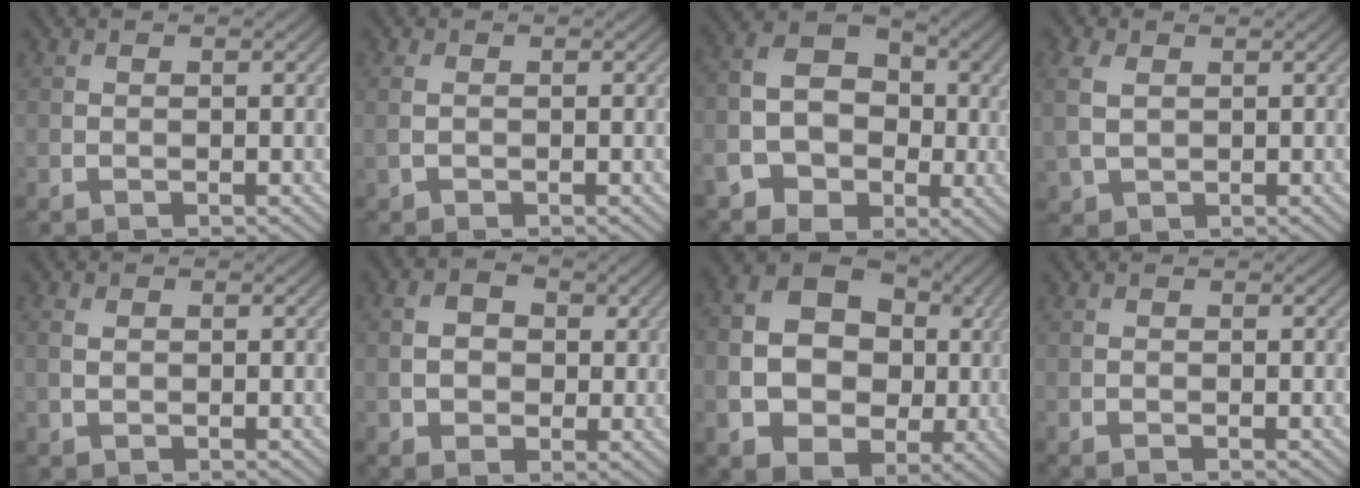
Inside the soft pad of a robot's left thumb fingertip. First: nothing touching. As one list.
[{"total": 1.0, "force": [-0.3, 0.4, 0.9], "torque": [-0.024, 0.002, -0.007]}, {"total": 8.8, "force": [-2.8, 6.6, 5.1], "torque": [-0.100, -0.014, -0.056]}, {"total": 4.4, "force": [0.9, 3.2, 2.9], "torque": [-0.091, 0.004, 0.020]}, {"total": 1.9, "force": [0.1, 1.4, 1.3], "torque": [-0.035, 0.001, 0.005]}, {"total": 4.3, "force": [0.0, 3.4, 2.5], "torque": [-0.058, 0.005, -0.002]}, {"total": 15.1, "force": [-1.2, 12.3, 8.7], "torque": [-0.197, -0.024, -0.014]}, {"total": 0.0}]